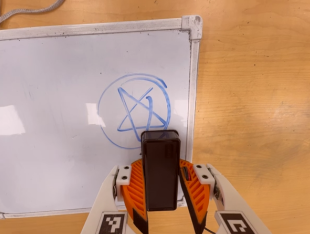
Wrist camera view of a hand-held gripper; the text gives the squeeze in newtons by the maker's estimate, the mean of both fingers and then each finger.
{"total": 5.8, "left": 5.0, "right": 6.5}